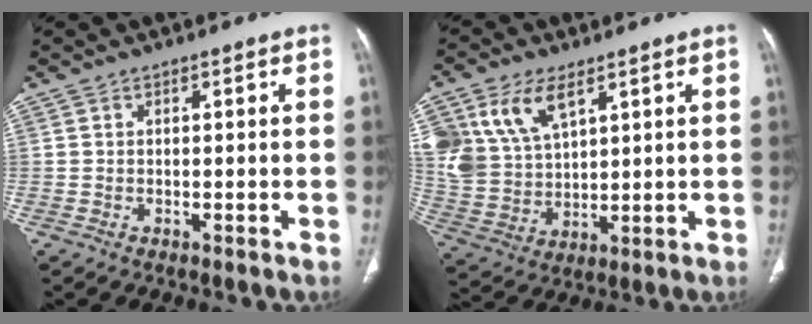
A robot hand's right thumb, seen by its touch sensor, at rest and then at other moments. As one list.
[{"total": 13.7, "force": [6.8, 8.2, 8.6], "torque": [-0.167, -0.016, 0.147]}]